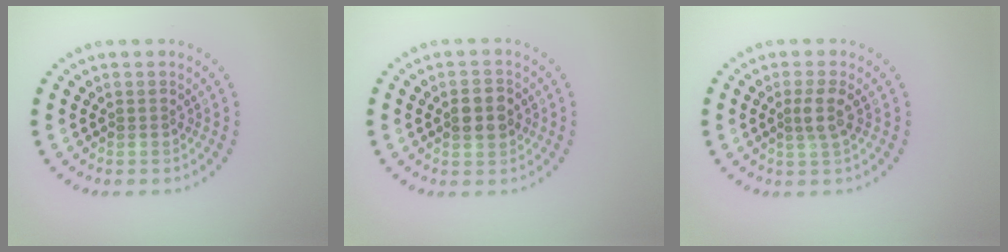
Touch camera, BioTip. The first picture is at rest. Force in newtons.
{"total": 2.6, "press": 2.6, "slide": 0.1}
{"total": 1.9, "press": 1.5, "slide": 1.2}